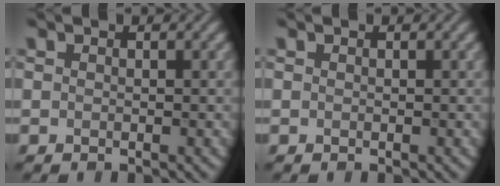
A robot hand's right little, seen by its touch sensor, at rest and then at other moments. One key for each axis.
{"total": 0.0}